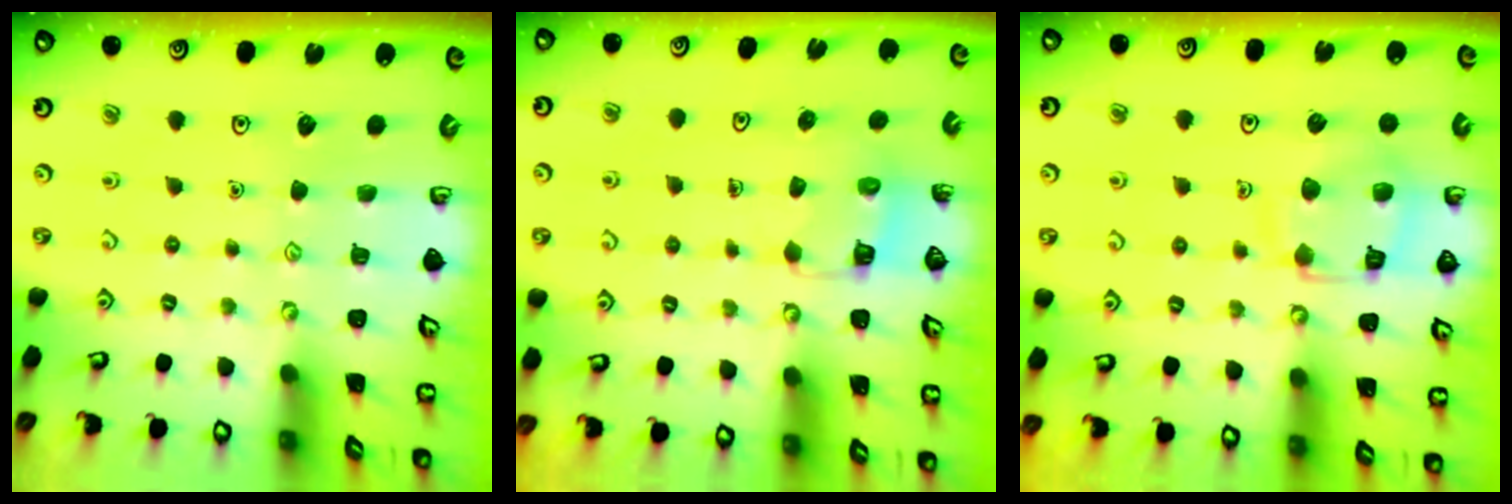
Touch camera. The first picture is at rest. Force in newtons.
{"total": 3.1, "press": 3.1, "slide": 0.3}
{"total": 12.4, "press": 12.4, "slide": 1.4}